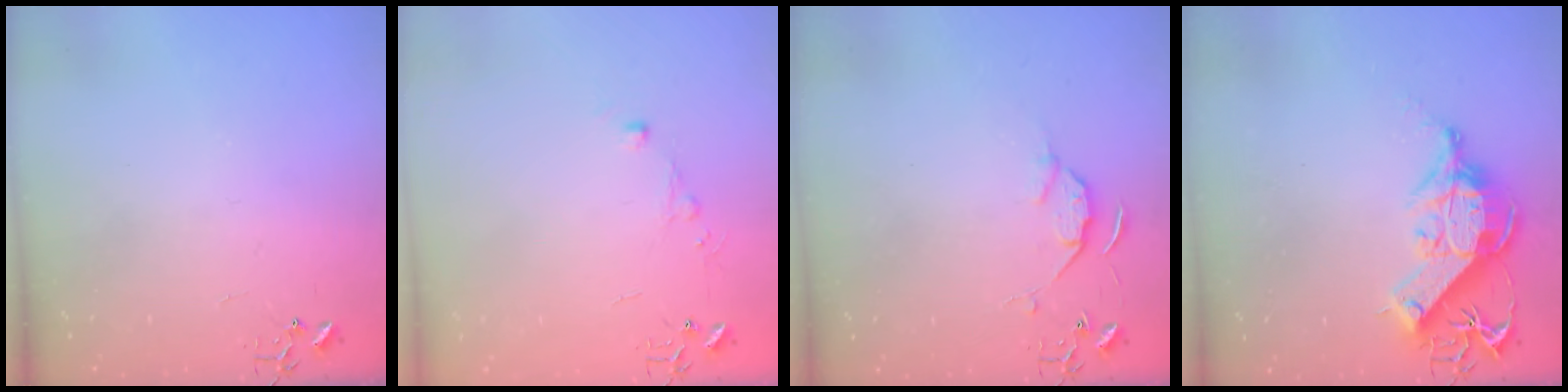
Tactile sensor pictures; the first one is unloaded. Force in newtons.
{"total": 4.4, "press": 4.4, "slide": 0.5}
{"total": 5.7, "press": 5.7, "slide": 0.8}
{"total": 13.7, "press": 13.5, "slide": 2.2}